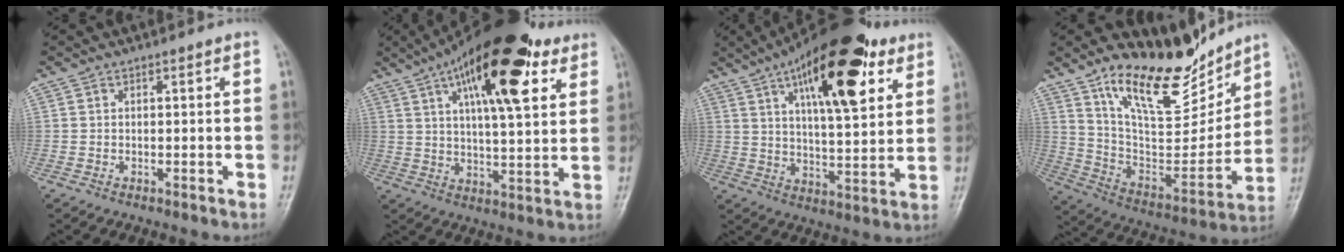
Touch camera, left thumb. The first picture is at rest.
{"total": 22.2, "force": [10.7, 8.0, 17.7], "torque": [-0.255, -0.014, 0.166]}
{"total": 22.8, "force": [10.9, 8.5, 18.2], "torque": [-0.254, -0.025, 0.169]}
{"total": 19.2, "force": [14.8, 6.9, 10.0], "torque": [-0.109, -0.100, 0.264]}